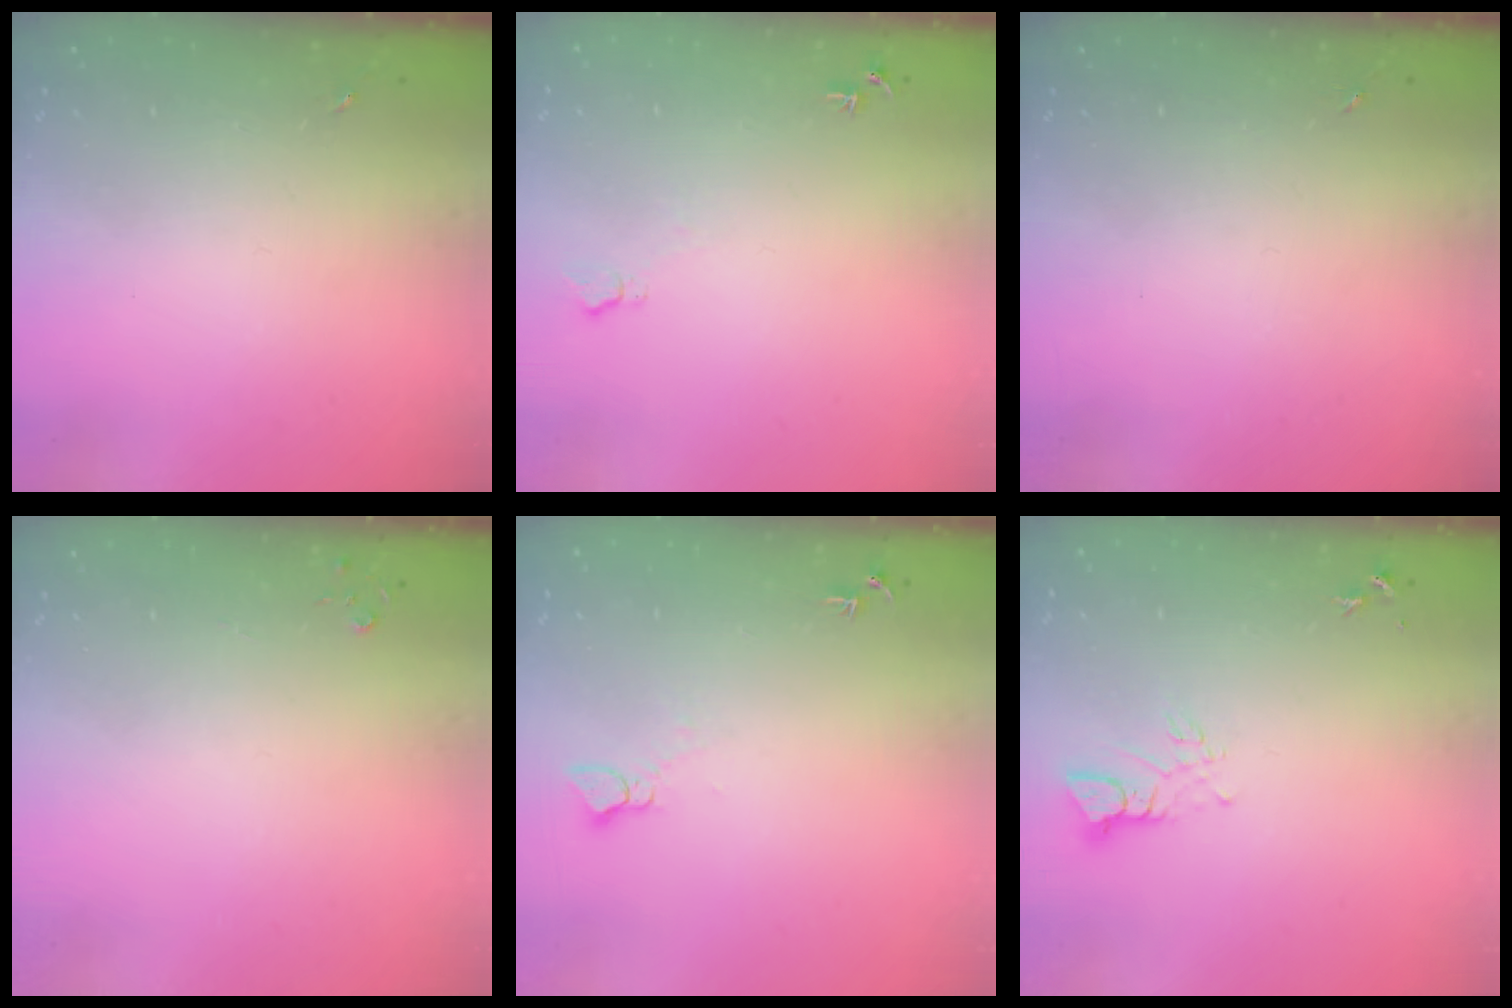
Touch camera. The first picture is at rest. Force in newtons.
{"total": 5.8, "press": 5.8, "slide": 0.7}
{"total": 0.0}
{"total": 2.7, "press": 2.7, "slide": 0.3}
{"total": 4.6, "press": 4.6, "slide": 0.5}
{"total": 3.7, "press": 3.7, "slide": 0.4}